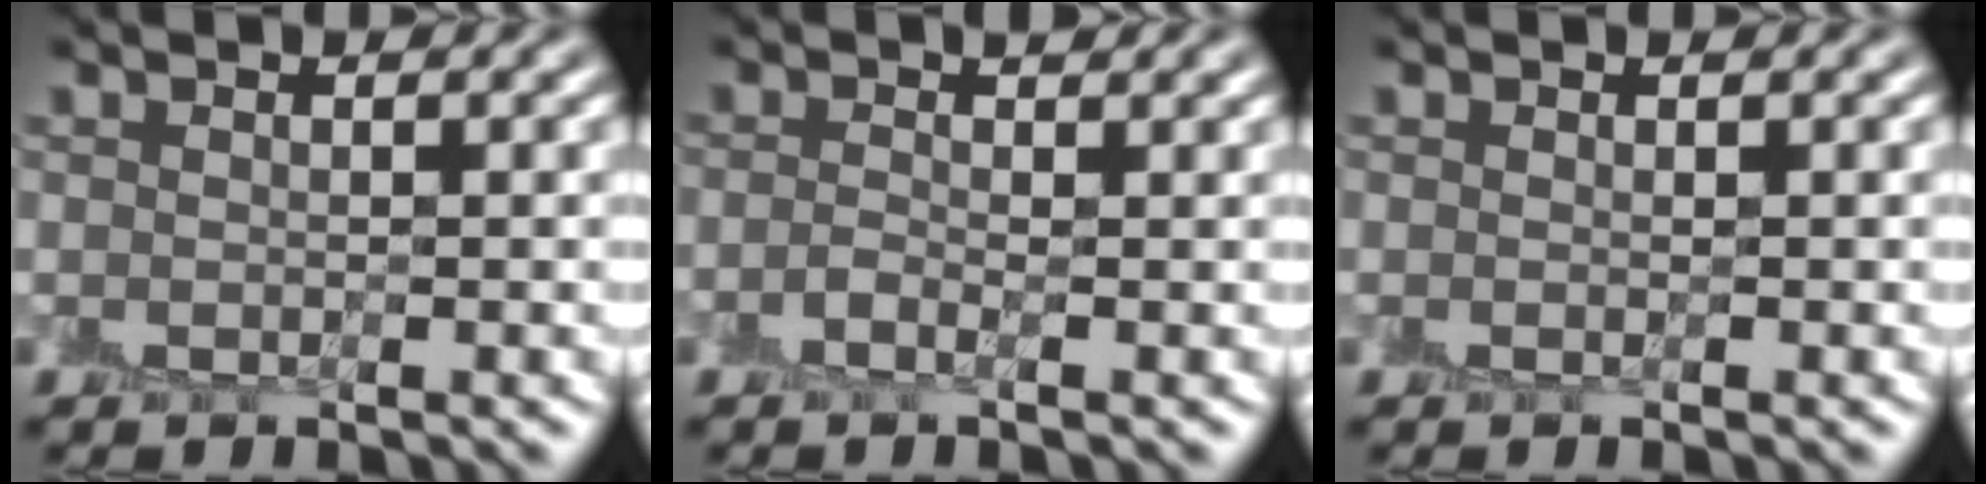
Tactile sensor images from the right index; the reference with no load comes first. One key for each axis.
{"total": 1.0, "fx": -0.3, "fy": 0.3, "fz": 1.0, "tx": -0.022, "ty": 0.004, "tz": -0.008}
{"total": 0.0}